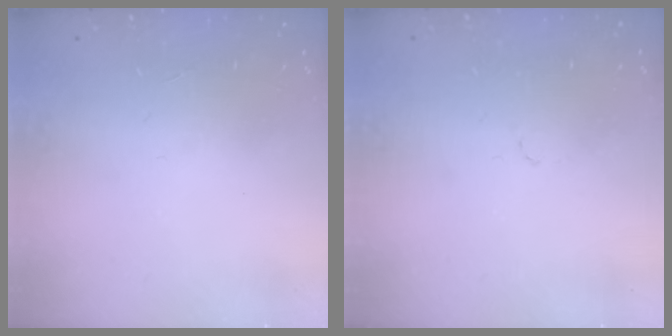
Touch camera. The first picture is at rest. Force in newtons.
{"total": 2.7, "press": 2.7, "slide": 0.3}